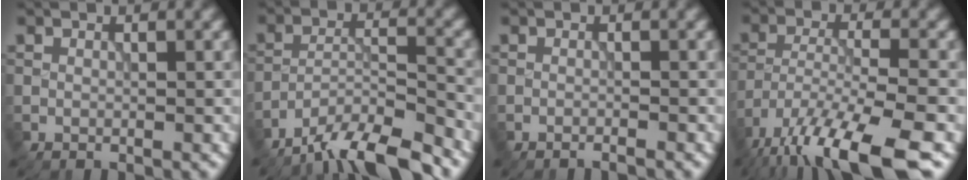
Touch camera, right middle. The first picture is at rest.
{"total": 9.5, "force": [-8.1, 1.9, 4.7], "torque": [-0.075, 0.001, -0.141]}
{"total": 1.1, "force": [-1.0, 0.1, 0.5], "torque": [-0.001, -0.003, -0.024]}
{"total": 12.7, "force": [-9.0, 3.3, 8.2], "torque": [-0.169, -0.027, -0.152]}